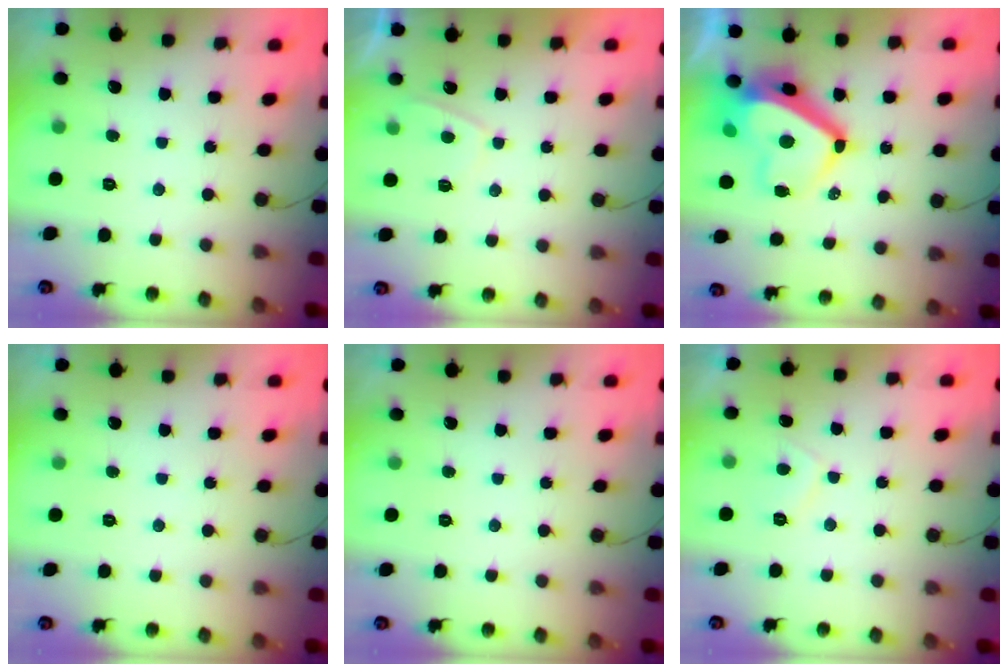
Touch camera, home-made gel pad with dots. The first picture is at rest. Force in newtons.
{"total": 2.4, "press": 2.3, "slide": 0.7}
{"total": 15.1, "press": 15.0, "slide": 1.7}
{"total": 0.0}
{"total": 0.0}
{"total": 2.1, "press": 2.0, "slide": 0.7}